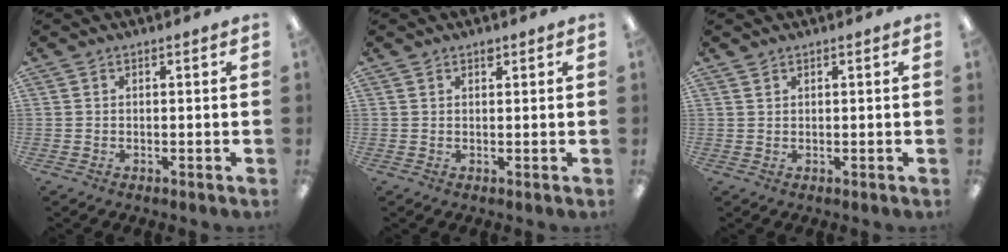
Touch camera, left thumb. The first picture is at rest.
{"total": 1.4, "force": [1.1, 0.7, 0.4], "torque": [-0.001, -0.003, 0.019]}
{"total": 1.0, "force": [0.8, 0.5, 0.2], "torque": [-0.006, -0.001, 0.016]}